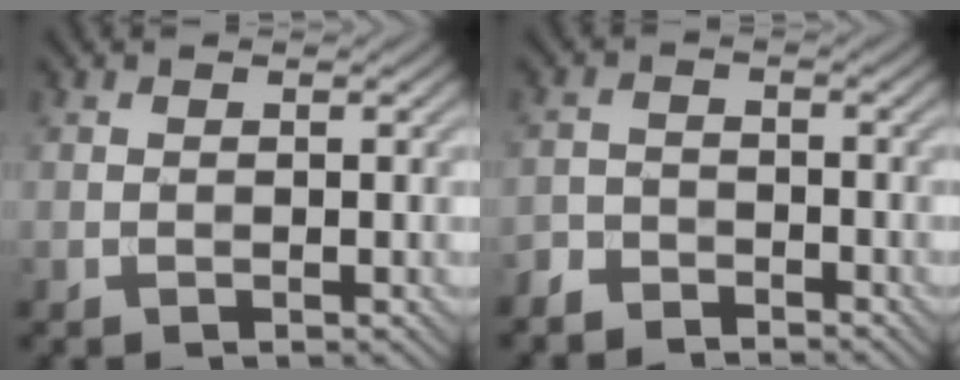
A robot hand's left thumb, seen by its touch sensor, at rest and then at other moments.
{"total": 2.8, "force": [-2.8, 0.6, -0.1], "torque": [0.001, 0.000, -0.062]}